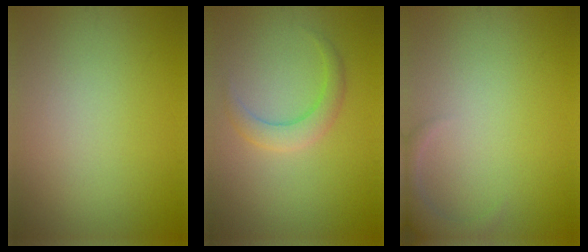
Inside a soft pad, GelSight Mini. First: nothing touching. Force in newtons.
{"total": 2.4, "press": 2.4, "slide": 0.0}
{"total": 2.6, "press": 2.6, "slide": 0.3}